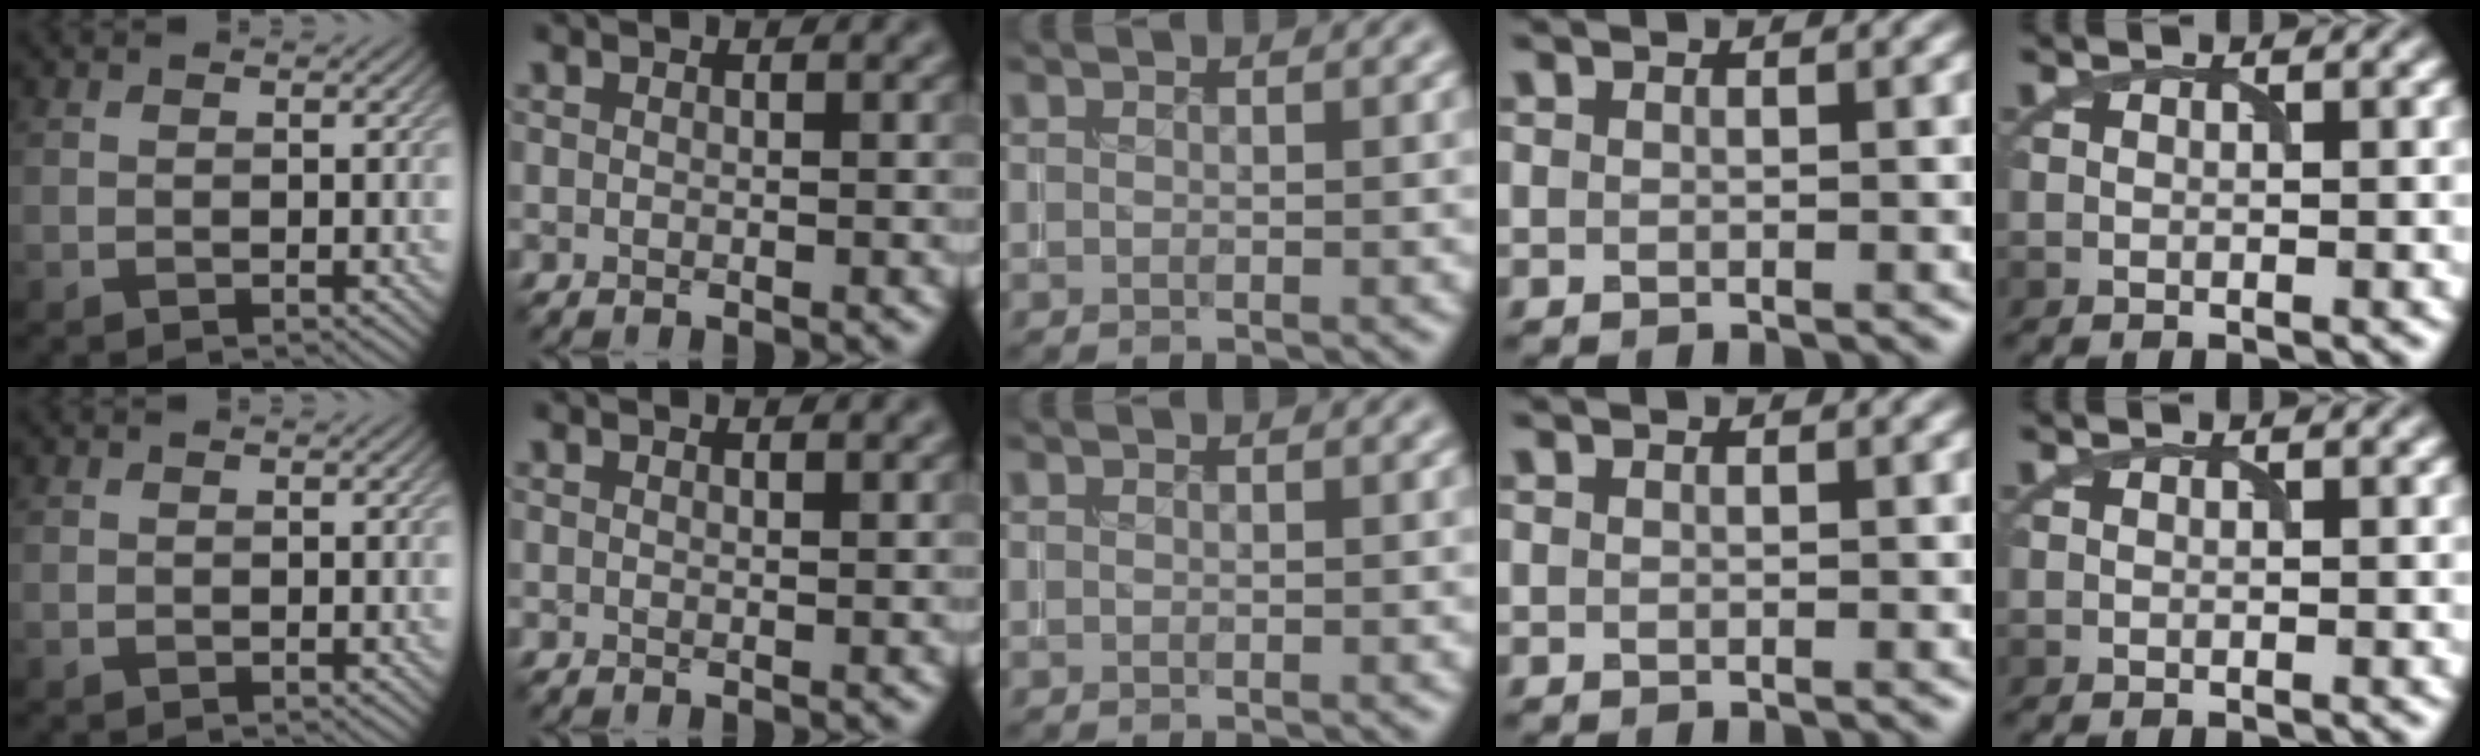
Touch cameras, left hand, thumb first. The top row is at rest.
{"thumb": {"total": 0.6, "force": [-0.2, 0.5, 0.3], "torque": [-0.008, -0.004, -0.004]}, "index": {"total": 1.1, "force": [0.9, 0.2, 0.5], "torque": [-0.008, 0.001, 0.011]}}